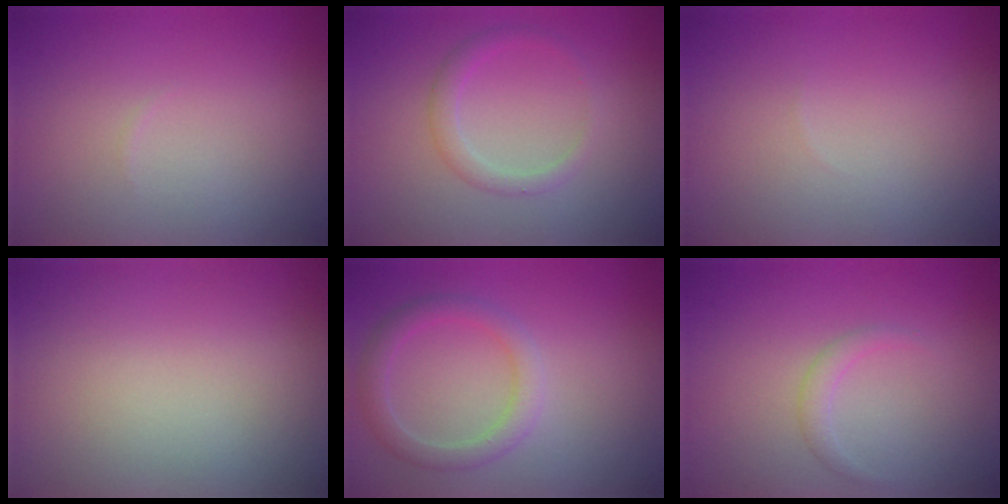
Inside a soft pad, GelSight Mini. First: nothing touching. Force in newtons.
{"total": 1.7, "press": 1.7, "slide": 0.0}
{"total": 0.0}
{"total": 0.0}
{"total": 2.5, "press": 2.5, "slide": 0.1}
{"total": 1.1, "press": 1.1, "slide": 0.1}